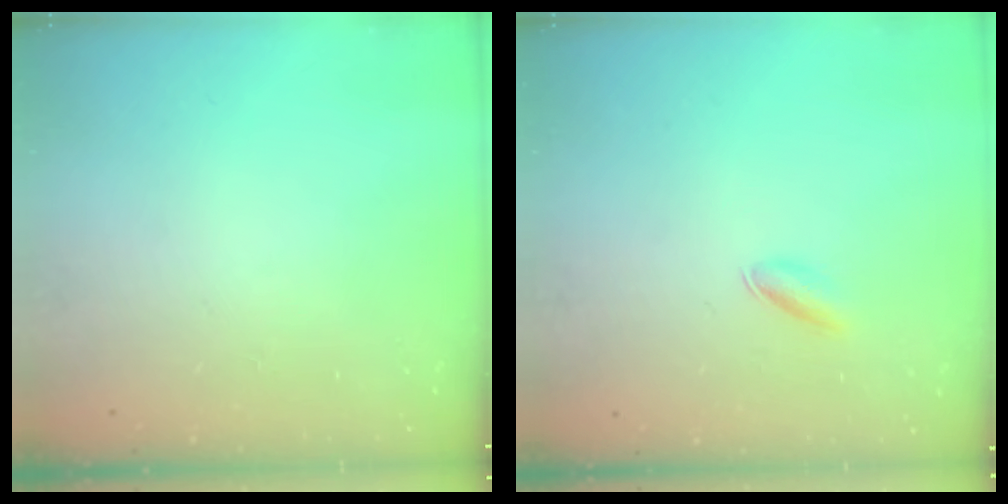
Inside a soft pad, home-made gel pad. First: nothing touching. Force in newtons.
{"total": 3.1, "press": 2.9, "slide": 1.1}